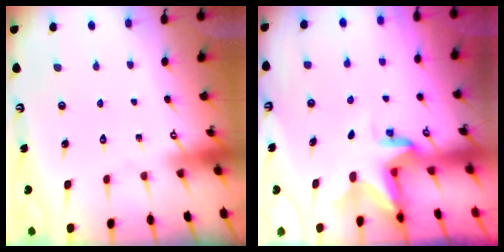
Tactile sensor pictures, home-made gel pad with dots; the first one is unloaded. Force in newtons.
{"total": 2.8, "press": 2.8, "slide": 0.2}